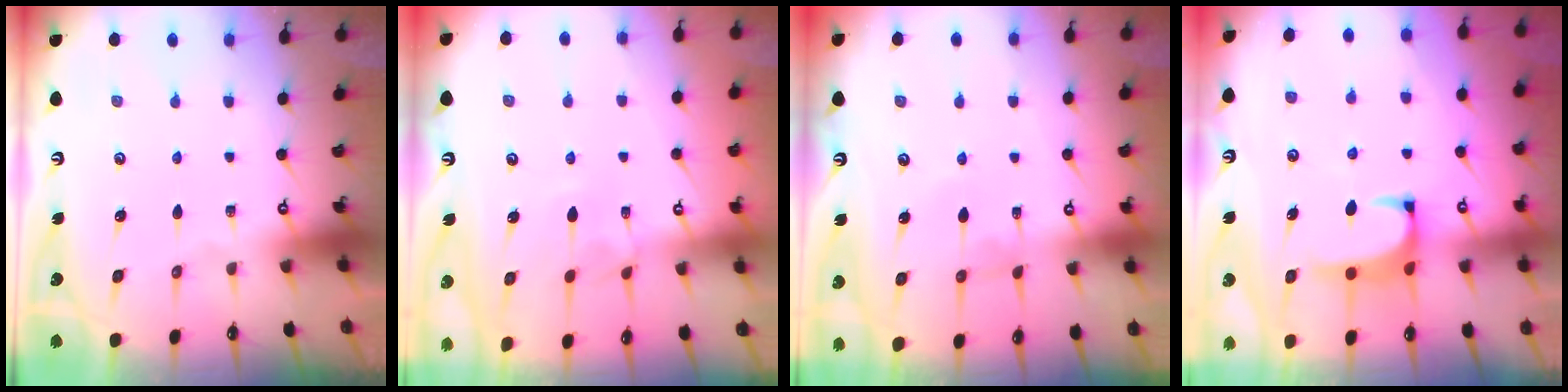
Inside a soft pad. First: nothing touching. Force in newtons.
{"total": 3.2, "press": 3.2, "slide": 0.6}
{"total": 0.7, "press": 0.6, "slide": 0.3}
{"total": 0.9, "press": 0.7, "slide": 0.6}